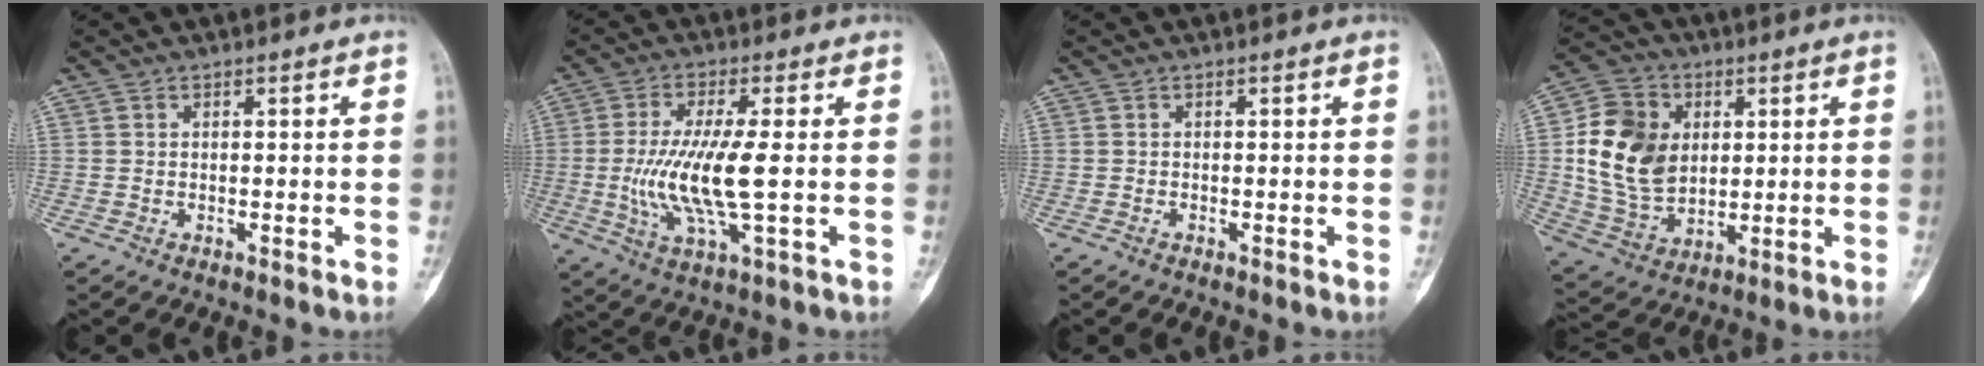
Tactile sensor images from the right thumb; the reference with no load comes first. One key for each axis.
{"total": 11.8, "fx": -0.5, "fy": 2.7, "fz": 11.5, "tx": -0.250, "ty": -0.007, "tz": -0.010}
{"total": 0.0}
{"total": 15.9, "fx": 2.5, "fy": 12.0, "fz": 10.1, "tx": -0.164, "ty": -0.003, "tz": 0.053}